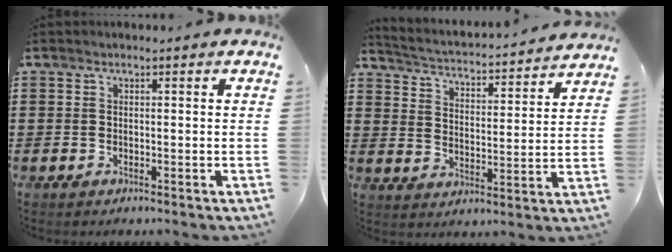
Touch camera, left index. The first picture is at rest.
{"total": 2.4, "force": [2.3, -0.3, 0.3], "torque": [-0.025, -0.031, 0.028]}